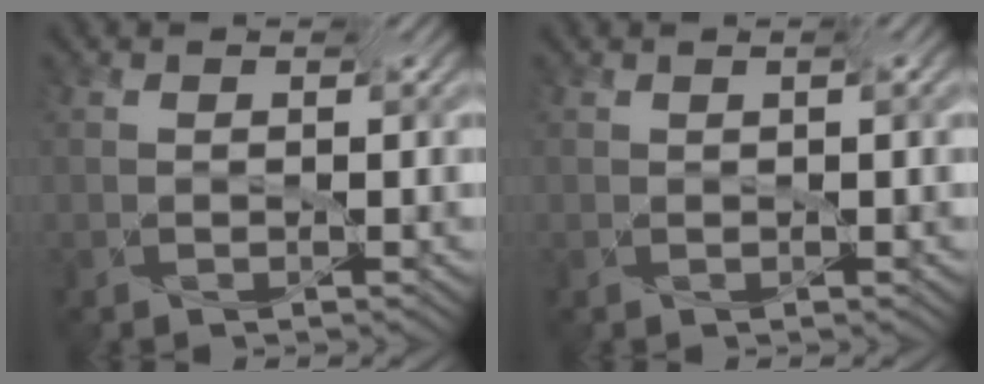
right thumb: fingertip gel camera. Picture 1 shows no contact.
{"total": 0.5, "force": [0.2, -0.3, 0.4], "torque": [-0.003, -0.001, 0.003]}